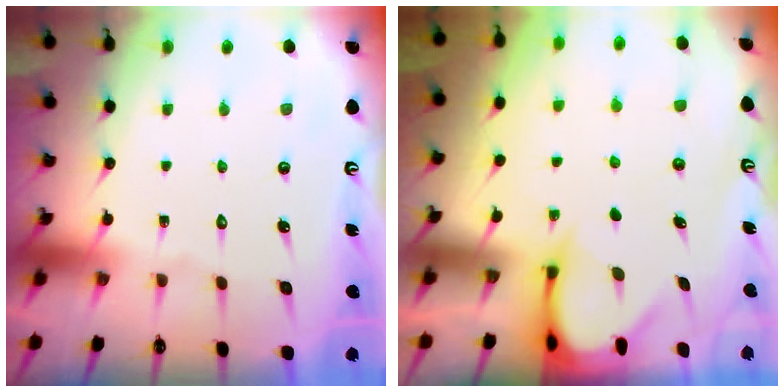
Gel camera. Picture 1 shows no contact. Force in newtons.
{"total": 3.3, "press": 3.3, "slide": 0.3}